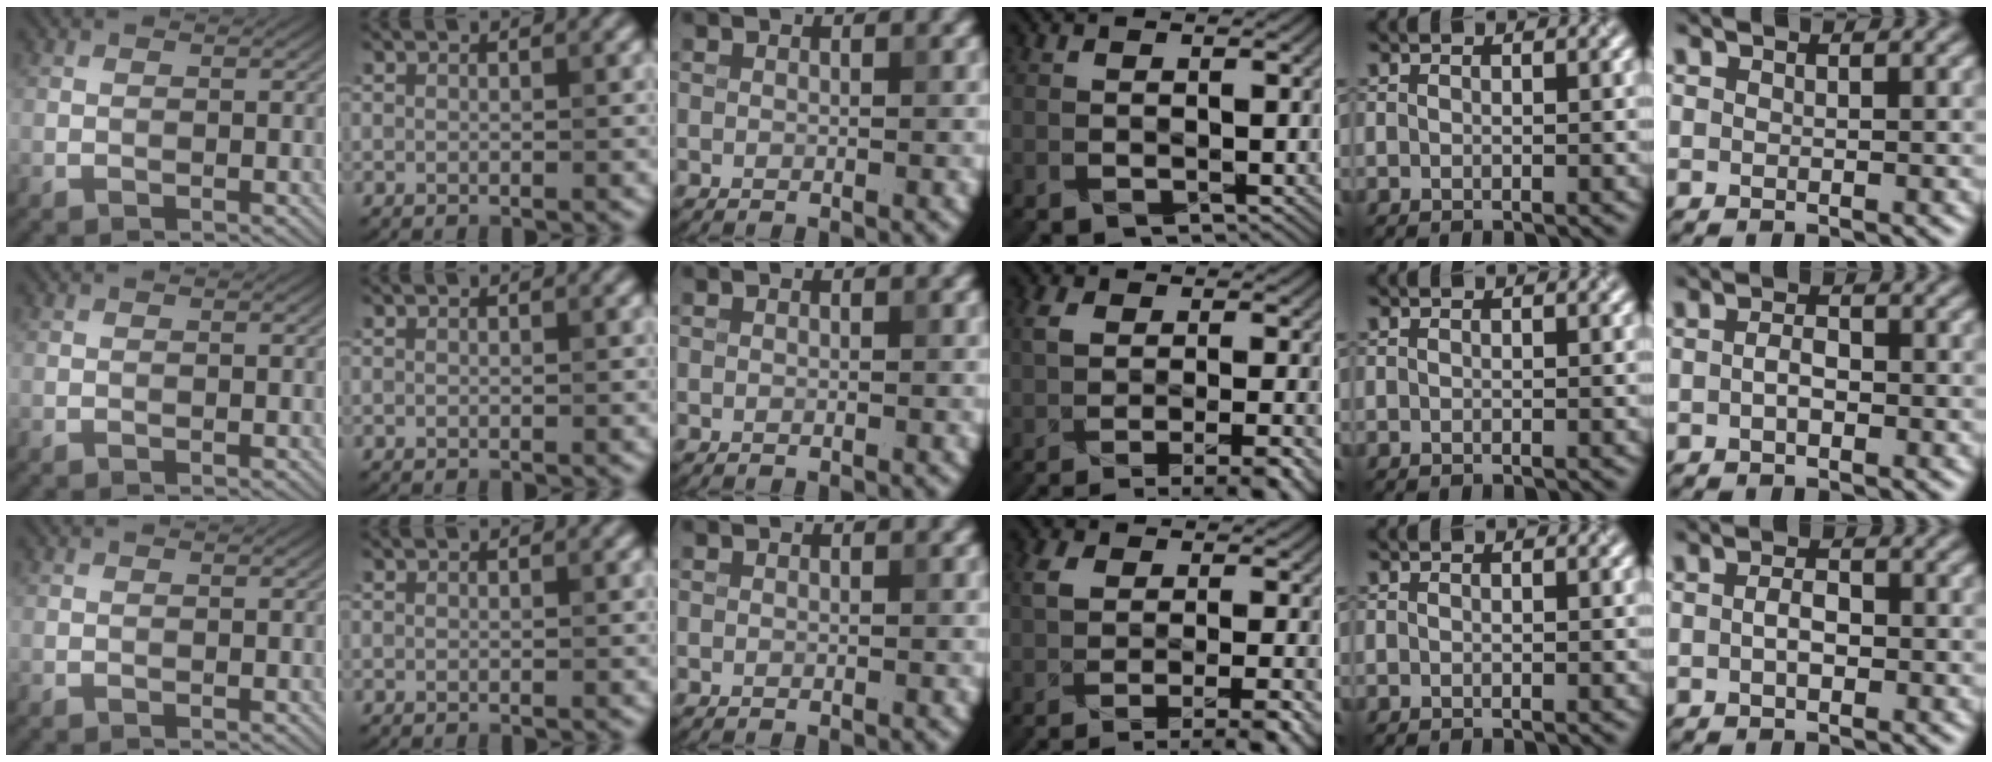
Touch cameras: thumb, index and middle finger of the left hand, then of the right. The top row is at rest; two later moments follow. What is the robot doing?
{"motion": "wrap", "object": "netting"}